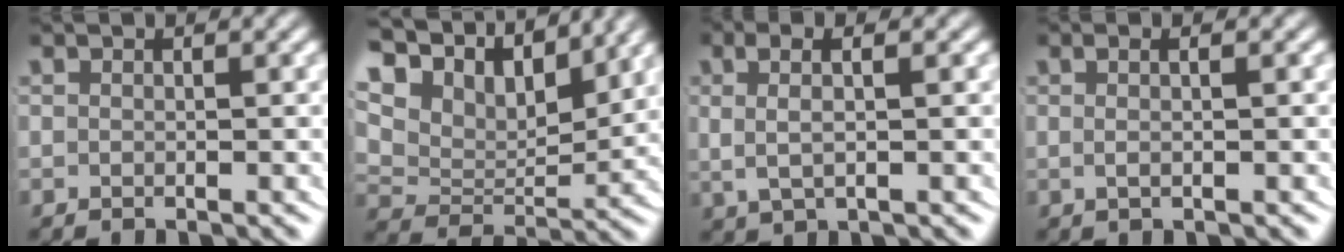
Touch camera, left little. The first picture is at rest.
{"total": 12.2, "force": [6.4, 7.4, 7.2], "torque": [-0.145, 0.018, 0.094]}
{"total": 4.1, "force": [1.1, 2.0, 3.4], "torque": [-0.058, 0.007, 0.018]}
{"total": 1.4, "force": [-0.2, -0.2, 1.3], "torque": [-0.020, -0.003, 0.000]}